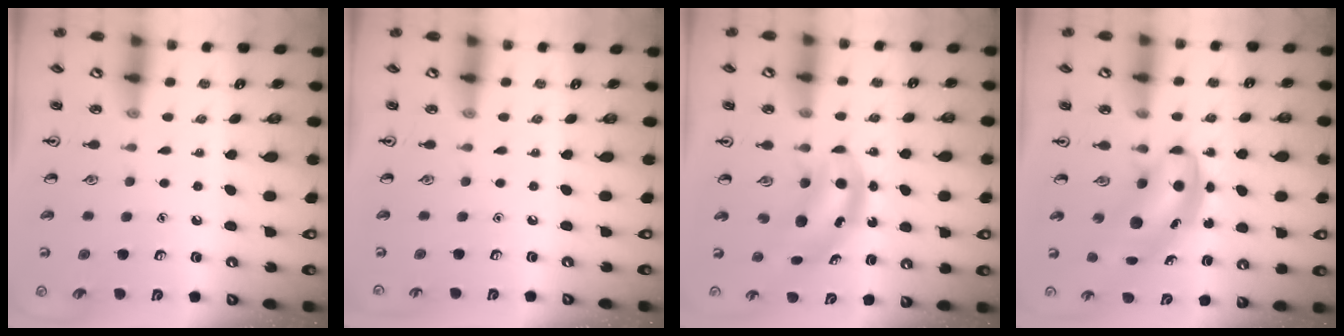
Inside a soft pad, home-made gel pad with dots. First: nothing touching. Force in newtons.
{"total": 0.0}
{"total": 5.6, "press": 5.5, "slide": 0.8}
{"total": 6.4, "press": 6.4, "slide": 0.9}